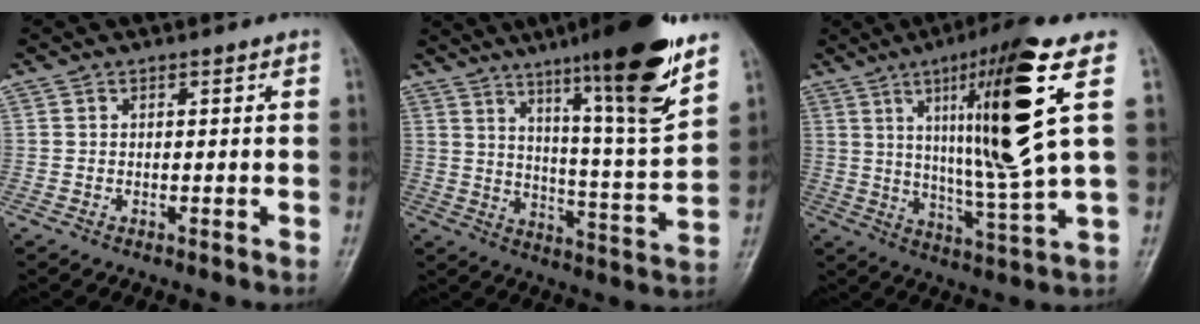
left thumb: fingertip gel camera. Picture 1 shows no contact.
{"total": 19.8, "force": [12.5, 1.5, 15.2], "torque": [-0.208, -0.065, 0.194]}
{"total": 19.1, "force": [6.0, 0.7, 18.1], "torque": [-0.306, -0.037, 0.095]}